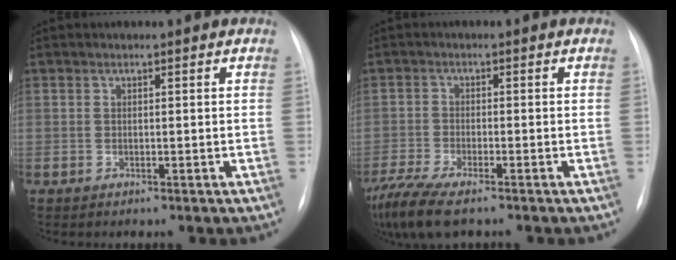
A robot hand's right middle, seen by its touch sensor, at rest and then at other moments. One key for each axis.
{"total": 9.4, "fx": -7.1, "fy": 2.2, "fz": 5.8, "tx": -0.118, "ty": -0.021, "tz": -0.123}